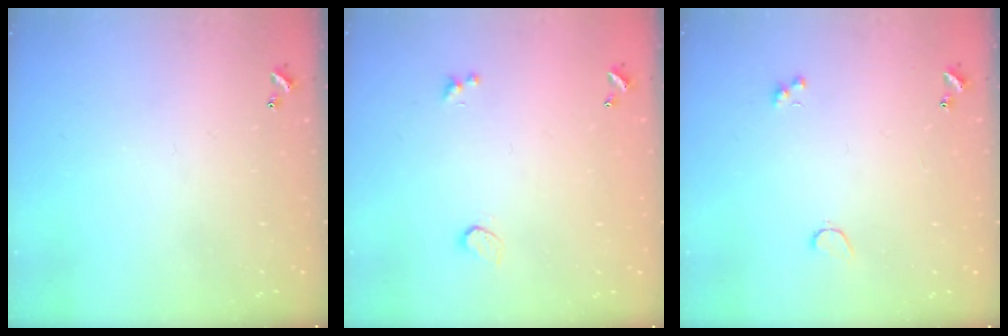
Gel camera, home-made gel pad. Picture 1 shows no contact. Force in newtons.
{"total": 0.7, "press": 0.5, "slide": 0.4}
{"total": 1.0, "press": 0.9, "slide": 0.5}